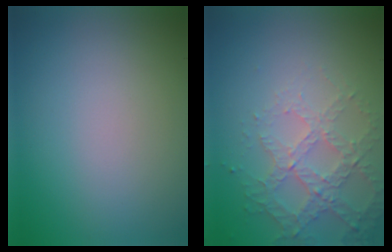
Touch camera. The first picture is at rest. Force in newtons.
{"total": 4.2, "press": 3.1, "slide": 2.9}